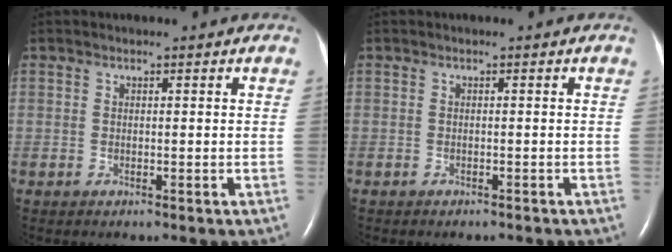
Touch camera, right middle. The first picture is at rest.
{"total": 2.0, "force": [-1.8, 0.6, 0.7], "torque": [-0.016, -0.004, -0.017]}